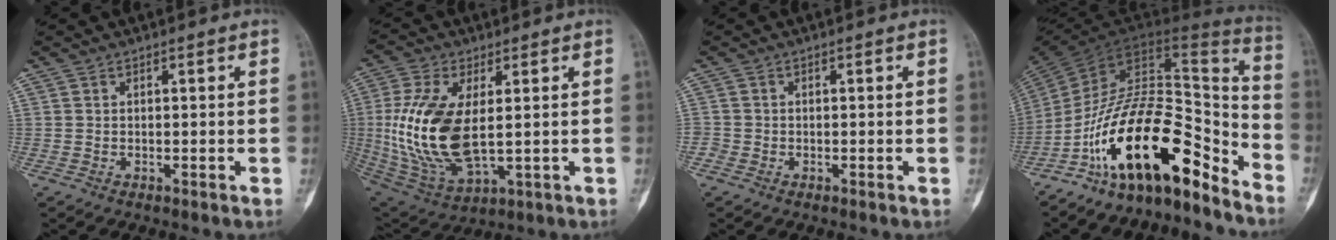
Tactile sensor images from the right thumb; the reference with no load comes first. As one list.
[{"total": 18.2, "force": [0.9, 8.9, 15.8], "torque": [-0.336, -0.012, 0.034]}, {"total": 1.3, "force": [-0.5, 1.2, 0.1], "torque": [0.005, 0.006, -0.015]}, {"total": 23.2, "force": [-14.5, 9.0, 15.7], "torque": [-0.234, 0.125, -0.247]}]